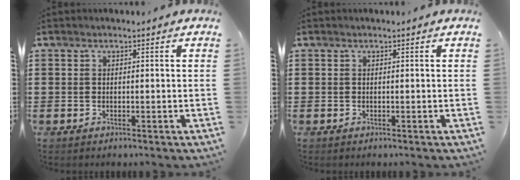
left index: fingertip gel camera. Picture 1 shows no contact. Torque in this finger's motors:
{"motor_torque": [0.07, -0.04, 0.00, 0.00]}